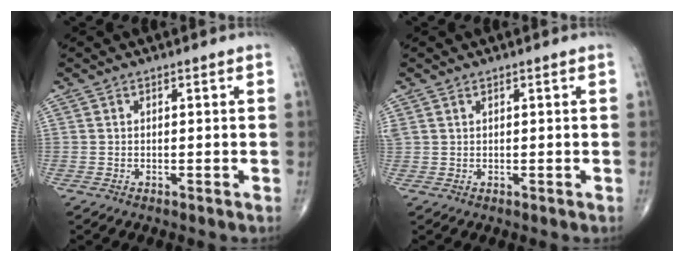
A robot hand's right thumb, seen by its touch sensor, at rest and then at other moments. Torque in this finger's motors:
{"motor_torque": [-0.06, -0.06, 0.27, 0.23, -0.01]}